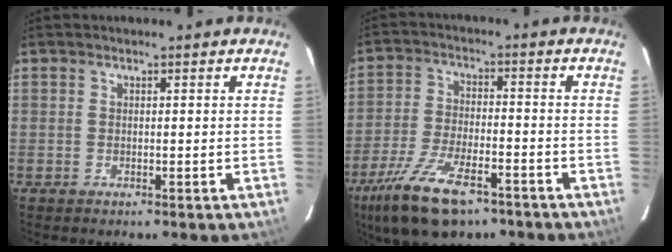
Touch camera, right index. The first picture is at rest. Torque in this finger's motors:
{"motor_torque": [1.40, -0.73, 0.65, 0.15]}